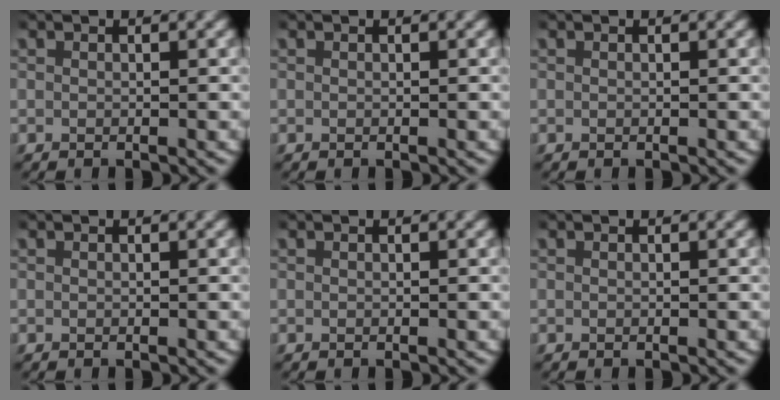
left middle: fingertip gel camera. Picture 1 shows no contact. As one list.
[{"total": 0.0}, {"total": 0.0}, {"total": 0.0}, {"total": 0.0}, {"total": 0.0}]